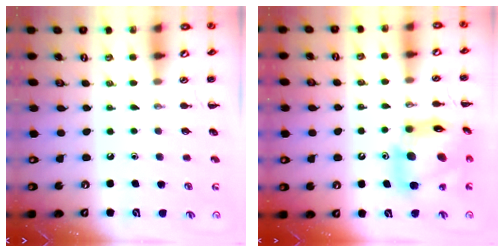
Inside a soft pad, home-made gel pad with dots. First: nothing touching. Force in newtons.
{"total": 14.9, "press": 14.3, "slide": 4.2}